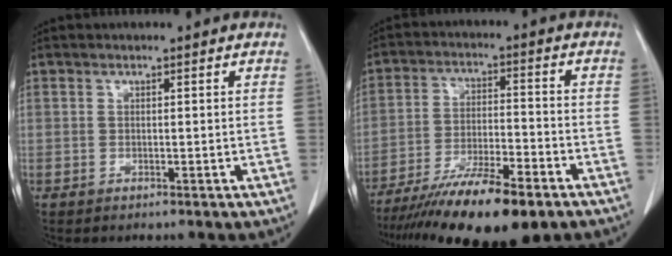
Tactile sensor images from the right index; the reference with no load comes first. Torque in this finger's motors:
{"motor_torque": [1.09, -1.04, 1.04, 0.21]}